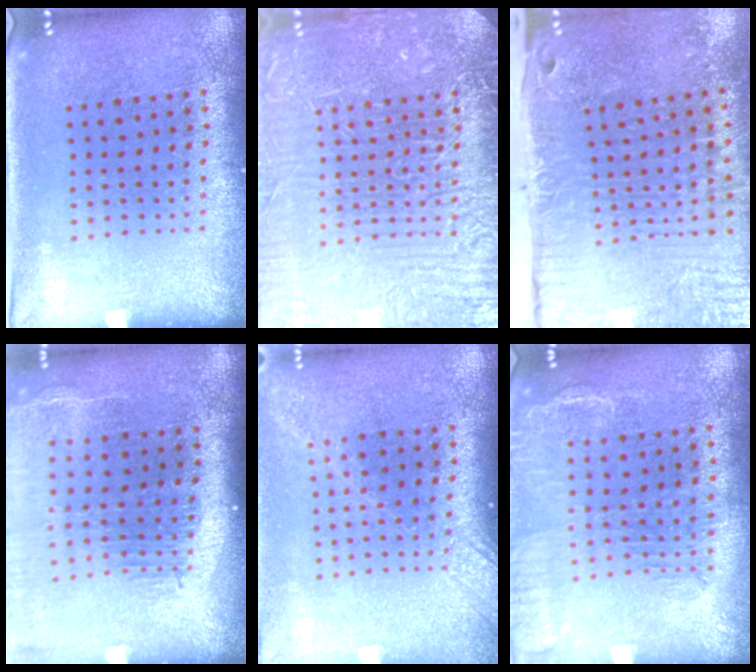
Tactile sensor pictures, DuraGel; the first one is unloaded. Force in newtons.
{"total": 7.5, "press": 7.4, "slide": 0.9}
{"total": 5.2, "press": 4.2, "slide": 3.0}
{"total": 2.5, "press": 2.0, "slide": 1.5}
{"total": 2.1, "press": 1.6, "slide": 1.4}
{"total": 1.7, "press": 1.4, "slide": 0.8}